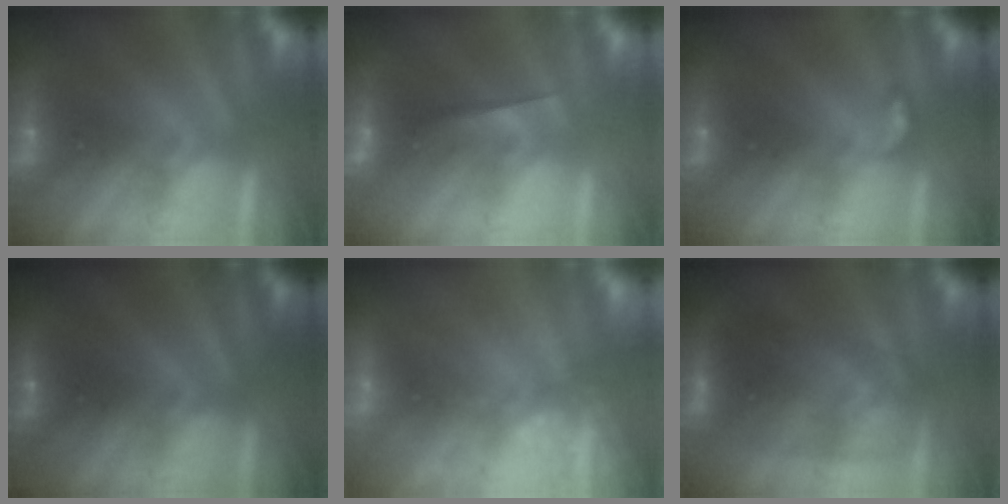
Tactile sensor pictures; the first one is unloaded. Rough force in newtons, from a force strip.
{"total": 4.4}
{"total": 2.9}
{"total": 2.5}
{"total": 2.6}
{"total": 2.9}